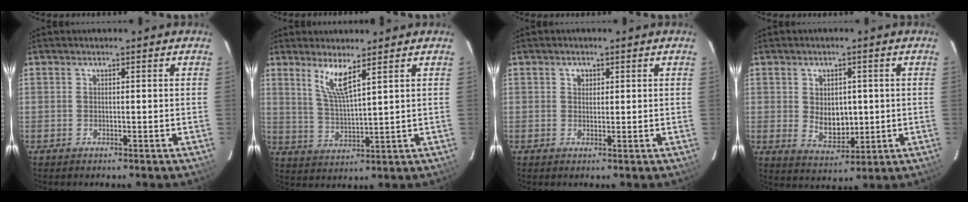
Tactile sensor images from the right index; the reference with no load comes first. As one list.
[{"total": 6.1, "force": [3.9, 0.2, 4.6], "torque": [-0.093, -0.010, 0.081]}, {"total": 1.6, "force": [0.6, 1.4, 0.5], "torque": [-0.006, 0.006, 0.010]}, {"total": 6.9, "force": [0.2, 4.9, 4.9], "torque": [-0.082, -0.008, 0.020]}]